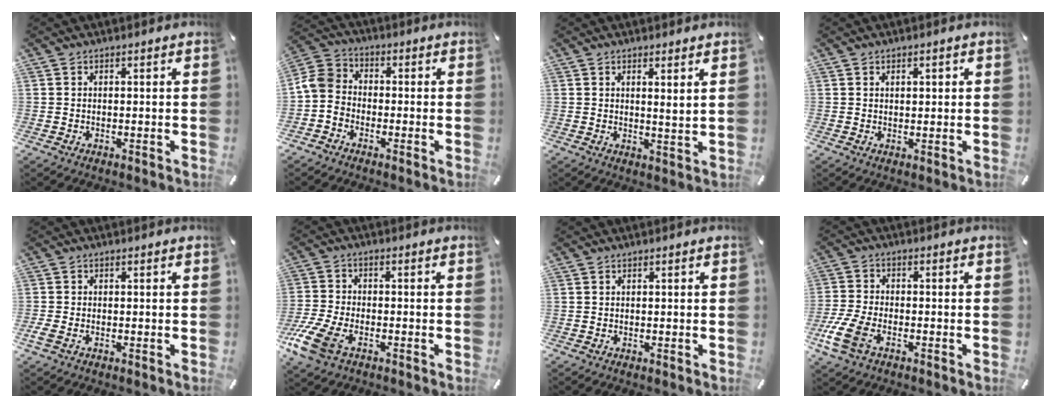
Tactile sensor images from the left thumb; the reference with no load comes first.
{"total": 6.4, "force": [-2.2, 5.3, 2.9], "torque": [-0.073, 0.020, -0.042]}
{"total": 2.8, "force": [2.1, -0.5, 1.8], "torque": [-0.038, -0.015, 0.035]}
{"total": 1.0, "force": [0.4, 0.7, 0.6], "torque": [-0.007, 0.000, 0.005]}
{"total": 1.5, "force": [-0.8, 0.8, 1.0], "torque": [-0.026, -0.004, -0.015]}
{"total": 8.9, "force": [-4.5, 4.8, 6.0], "torque": [-0.151, -0.001, -0.084]}
{"total": 0.0}
{"total": 8.0, "force": [-4.0, 4.2, 5.5], "torque": [-0.136, -0.002, -0.075]}